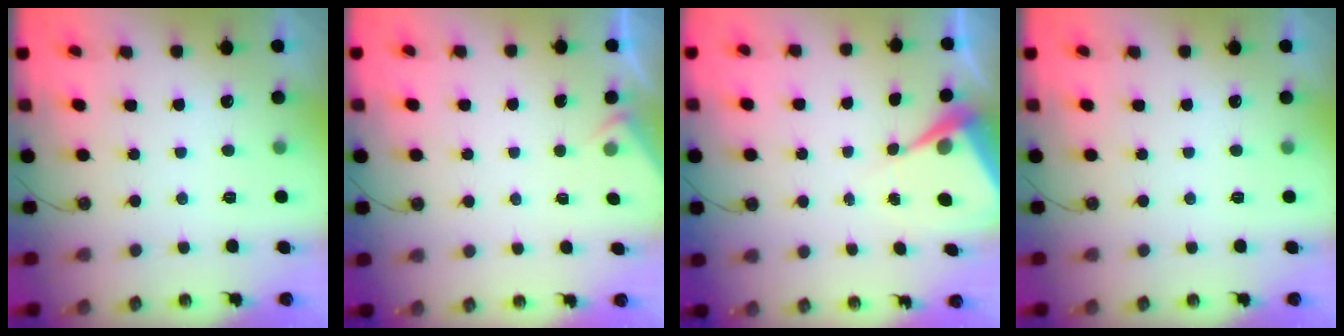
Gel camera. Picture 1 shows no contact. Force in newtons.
{"total": 2.8, "press": 2.7, "slide": 0.4}
{"total": 6.5, "press": 6.5, "slide": 0.3}
{"total": 0.0}